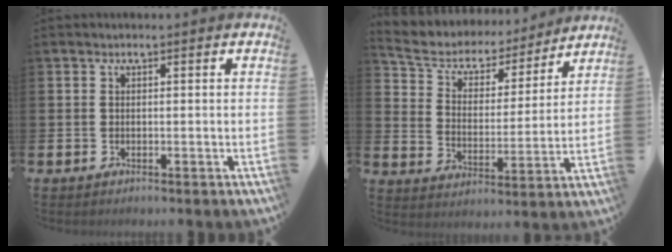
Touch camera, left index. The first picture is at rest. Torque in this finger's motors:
{"motor_torque": [0.45, -0.66, 0.86, 0.18]}